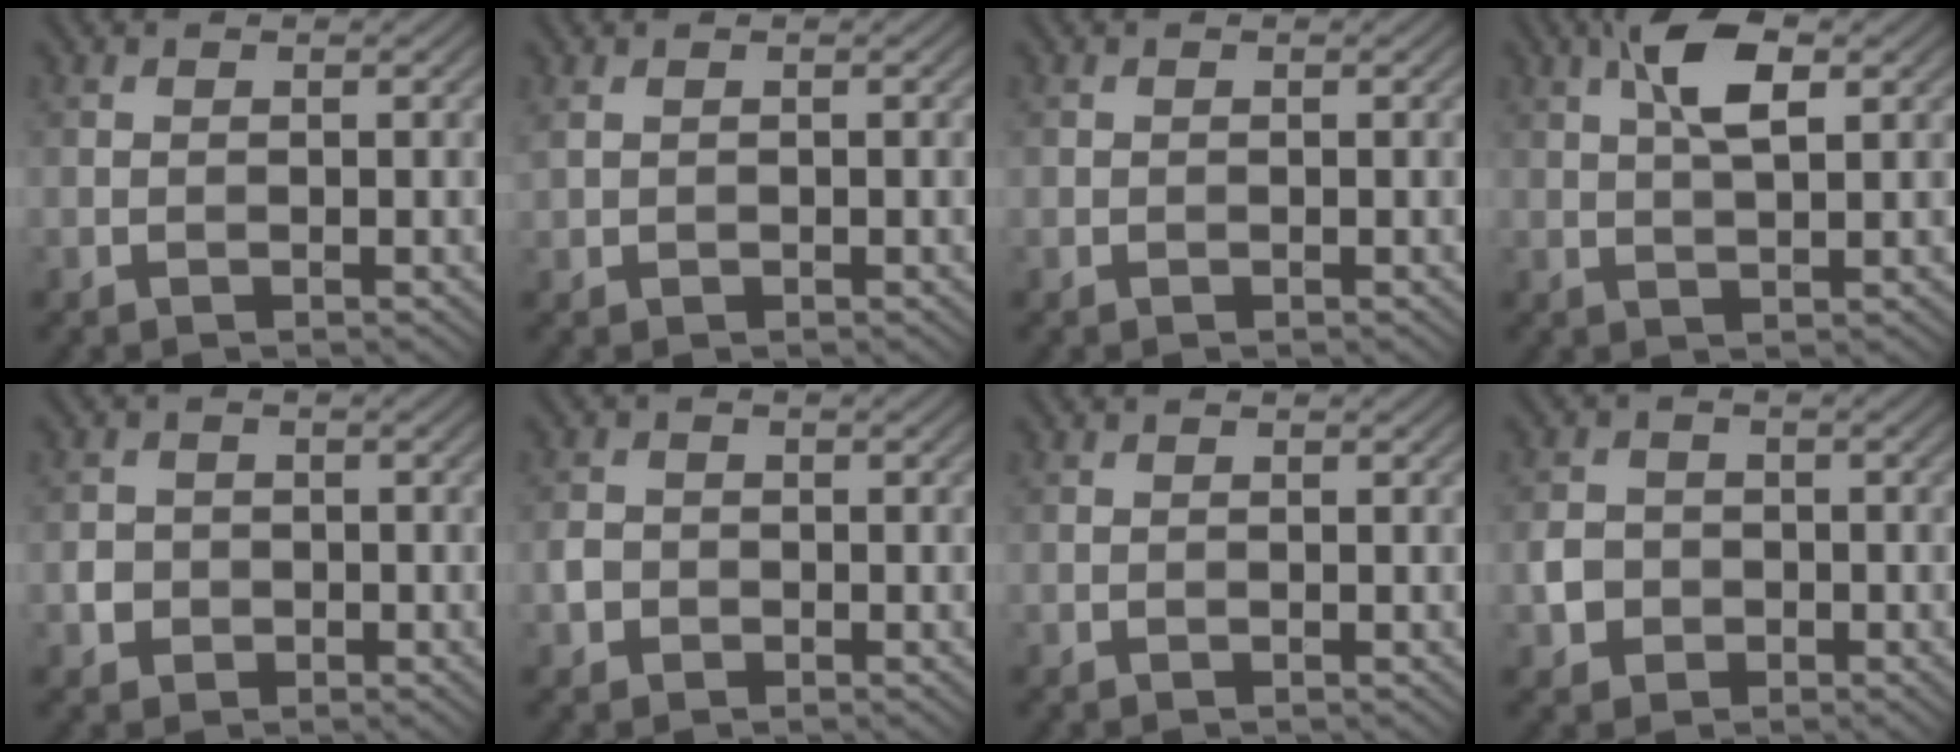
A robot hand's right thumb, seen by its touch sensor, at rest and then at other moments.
{"total": 1.2, "force": [0.5, 0.7, 0.8], "torque": [-0.024, 0.003, 0.013]}
{"total": 0.0}
{"total": 5.9, "force": [2.2, 1.8, 5.1], "torque": [-0.103, 0.008, 0.037]}
{"total": 2.1, "force": [-0.6, 2.0, 0.5], "torque": [-0.004, -0.002, -0.013]}
{"total": 1.9, "force": [-0.7, 1.7, 0.6], "torque": [-0.012, -0.001, -0.020]}
{"total": 0.0}
{"total": 3.0, "force": [-0.9, 2.7, 1.0], "torque": [-0.023, -0.001, -0.021]}